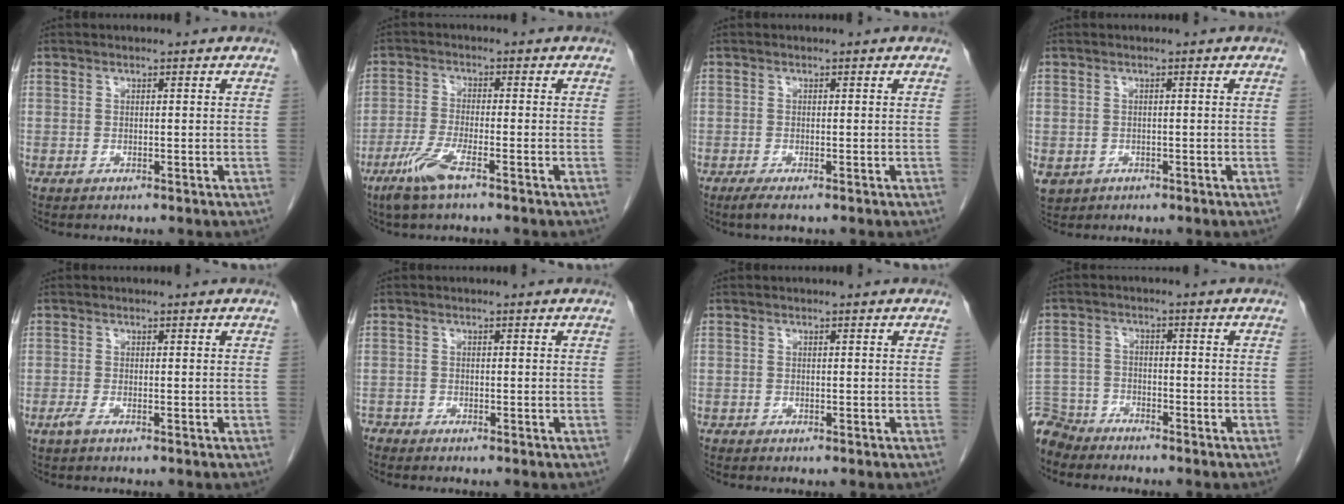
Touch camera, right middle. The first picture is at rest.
{"total": 5.7, "force": [-3.6, 0.6, 4.4], "torque": [-0.100, -0.011, -0.072]}
{"total": 1.6, "force": [-1.0, 0.1, 1.2], "torque": [-0.030, -0.007, -0.021]}
{"total": 2.8, "force": [-1.2, 2.4, 0.9], "torque": [-0.018, -0.003, -0.012]}
{"total": 1.1, "force": [-0.7, 0.1, 0.9], "torque": [-0.023, -0.003, -0.018]}
{"total": 1.2, "force": [-1.2, 0.1, -0.2], "torque": [0.004, -0.003, -0.023]}
{"total": 0.0}
{"total": 6.5, "force": [-6.2, 2.1, 0.0], "torque": [0.003, -0.005, -0.122]}